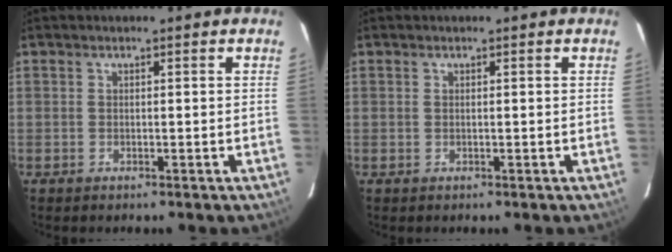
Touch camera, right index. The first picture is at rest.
{"total": 0.0}